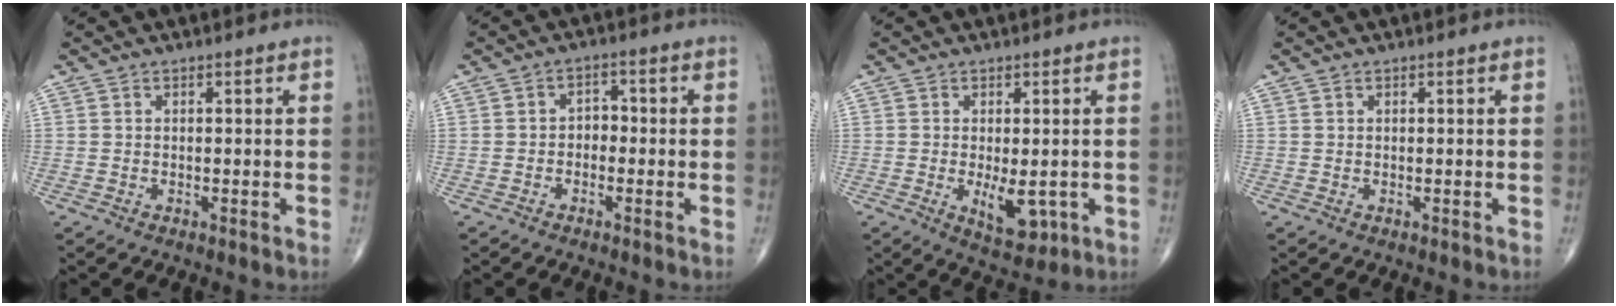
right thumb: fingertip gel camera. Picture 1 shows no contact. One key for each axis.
{"total": 2.7, "fx": -0.8, "fy": 2.0, "fz": 1.6, "tx": -0.011, "ty": 0.015, "tz": -0.023}
{"total": 6.1, "fx": -1.1, "fy": 2.8, "fz": 5.3, "tx": -0.069, "ty": -0.014, "tz": -0.005}
{"total": 0.0}